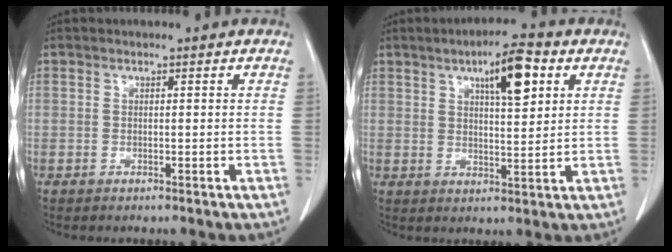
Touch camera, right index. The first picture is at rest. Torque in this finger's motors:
{"motor_torque": [0.30, 0.28, 0.19, 0.11]}